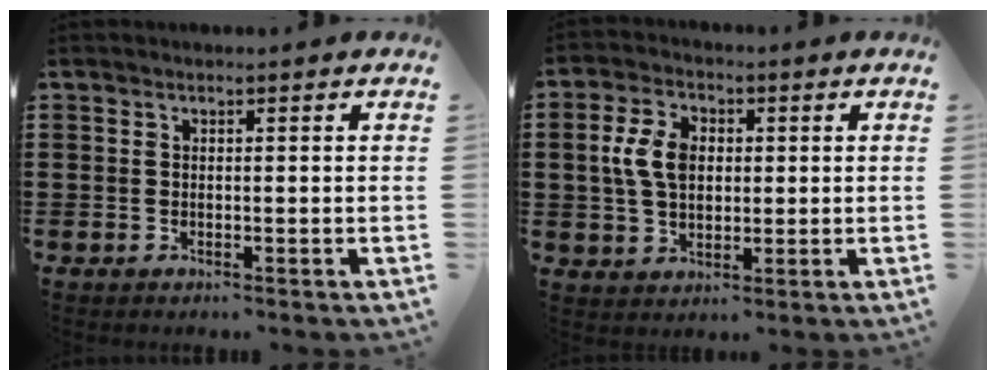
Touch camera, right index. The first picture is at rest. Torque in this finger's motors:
{"motor_torque": [1.04, 1.10, 0.65, 0.13]}